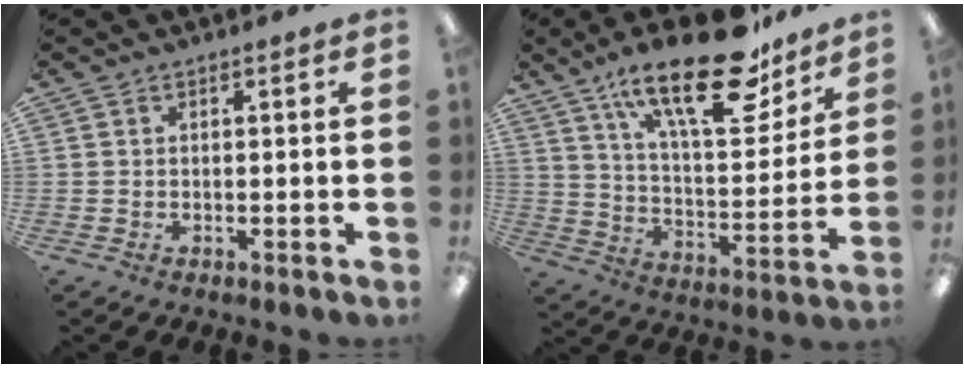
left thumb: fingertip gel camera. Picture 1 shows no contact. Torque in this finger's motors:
{"motor_torque": [0.77, 0.24, 1.51, -1.27, 0.46]}